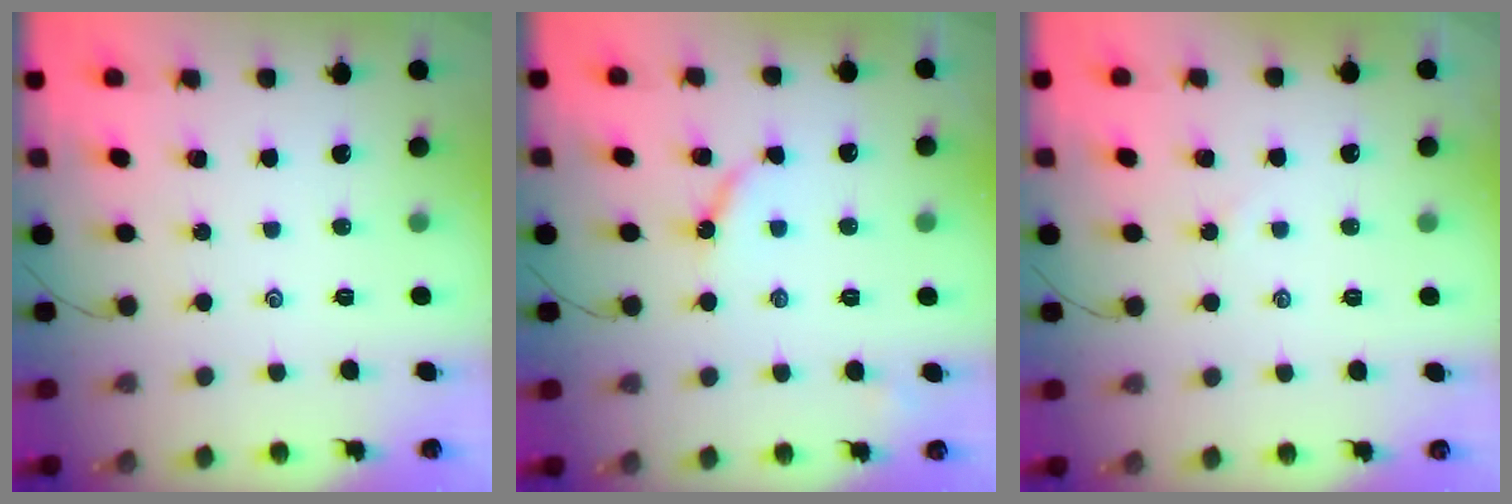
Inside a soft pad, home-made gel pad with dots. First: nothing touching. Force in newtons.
{"total": 5.5, "press": 5.5, "slide": 0.3}
{"total": 1.4, "press": 1.4, "slide": 0.4}